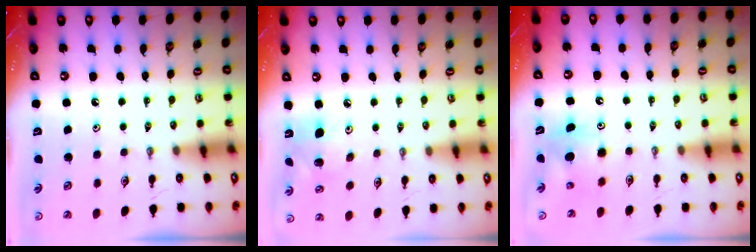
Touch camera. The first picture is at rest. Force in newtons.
{"total": 9.0, "press": 8.8, "slide": 1.4}
{"total": 7.9, "press": 7.9, "slide": 0.8}